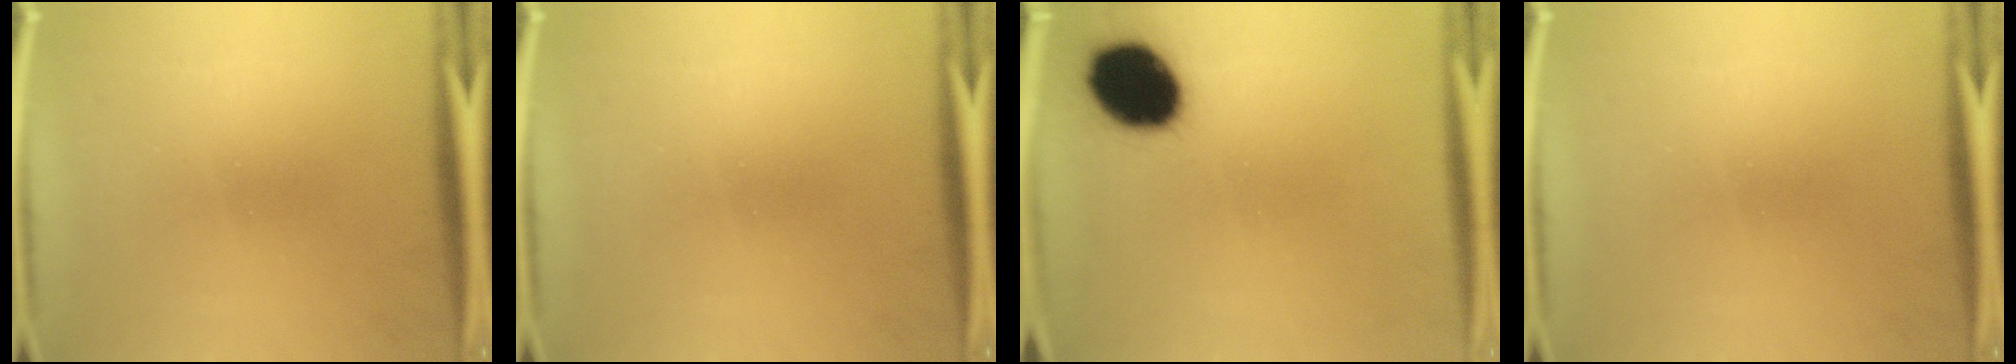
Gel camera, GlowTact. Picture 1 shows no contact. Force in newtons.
{"total": 0.0}
{"total": 14.5}
{"total": 0.0}